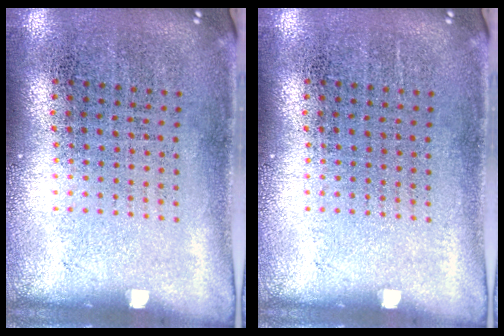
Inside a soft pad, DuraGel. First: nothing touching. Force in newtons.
{"total": 0.0}